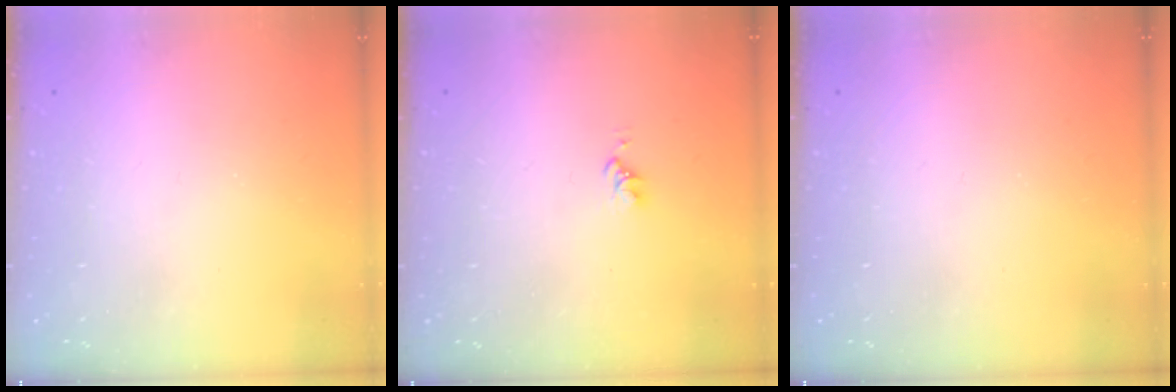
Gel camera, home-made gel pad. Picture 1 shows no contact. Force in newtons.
{"total": 2.6, "press": 2.6, "slide": 0.4}
{"total": 0.0}